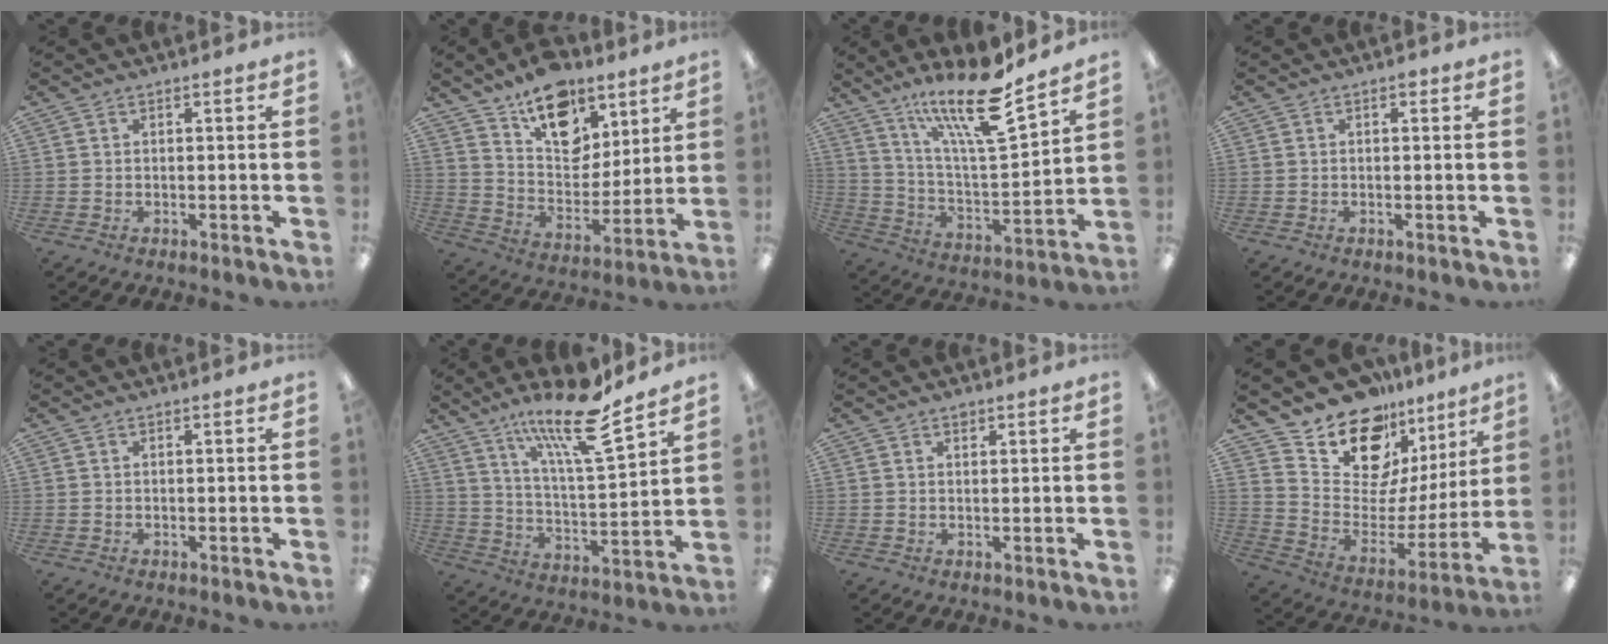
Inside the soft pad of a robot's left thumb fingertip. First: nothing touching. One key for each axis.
{"total": 16.7, "fx": 11.2, "fy": 9.9, "fz": 7.5, "tx": -0.105, "ty": -0.068, "tz": 0.201}
{"total": 19.9, "fx": 14.6, "fy": 4.7, "fz": 12.7, "tx": -0.230, "ty": -0.091, "tz": 0.241}
{"total": 0.8, "fx": 0.5, "fy": 0.4, "fz": 0.5, "tx": -0.011, "ty": 0.004, "tz": 0.007}
{"total": 0.0}
{"total": 18.2, "fx": 13.3, "fy": 3.9, "fz": 11.7, "tx": -0.203, "ty": -0.081, "tz": 0.217}
{"total": 1.2, "fx": 1.0, "fy": 0.5, "fz": 0.3, "tx": -0.001, "ty": -0.005, "tz": 0.018}
{"total": 18.0, "fx": 14.4, "fy": 8.7, "fz": 6.4, "tx": -0.126, "ty": -0.121, "tz": 0.260}